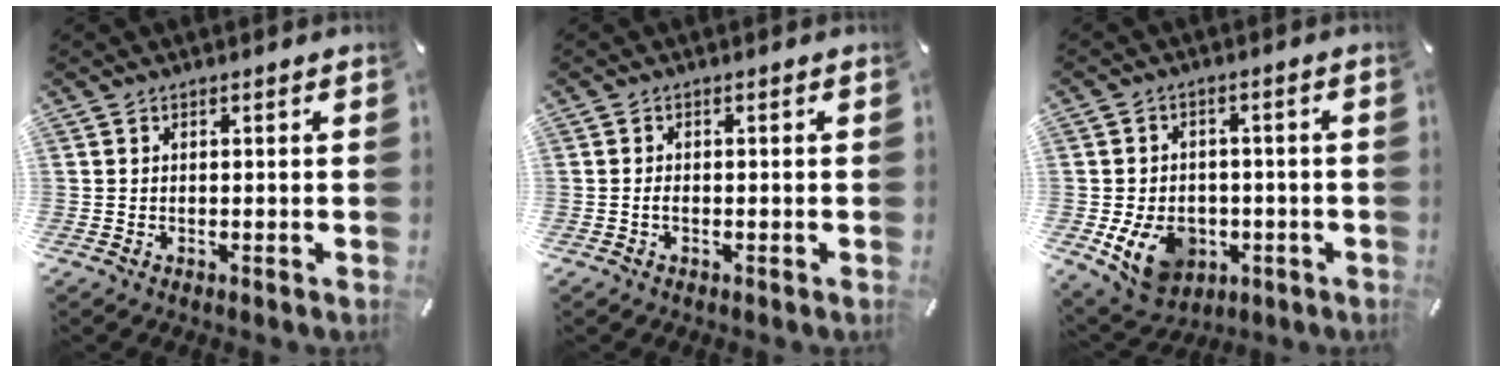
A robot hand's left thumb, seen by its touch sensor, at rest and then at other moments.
{"total": 1.1, "force": [-0.5, 0.6, 0.8], "torque": [-0.016, 0.001, -0.009]}
{"total": 10.9, "force": [-3.5, 8.5, 5.9], "torque": [-0.109, 0.011, -0.060]}